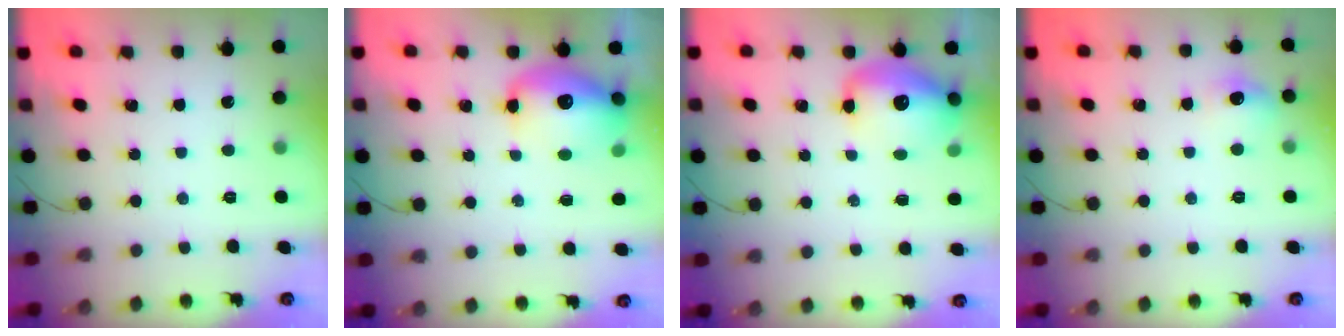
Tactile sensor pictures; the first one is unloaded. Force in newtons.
{"total": 13.6, "press": 13.2, "slide": 3.2}
{"total": 12.4, "press": 12.0, "slide": 3.2}
{"total": 6.9, "press": 6.8, "slide": 1.3}